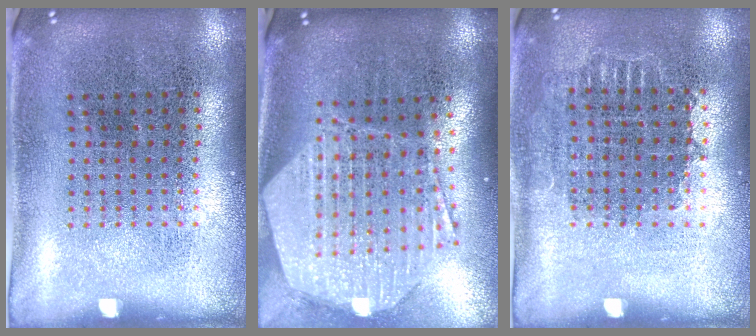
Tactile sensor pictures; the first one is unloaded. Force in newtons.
{"total": 2.9, "press": 2.3, "slide": 1.8}
{"total": 0.9, "press": 0.8, "slide": 0.2}